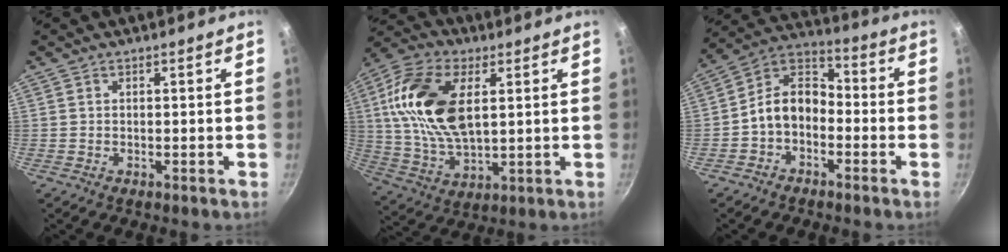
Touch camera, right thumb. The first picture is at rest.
{"total": 18.8, "force": [4.2, 10.4, 15.1], "torque": [-0.280, -0.003, 0.079]}
{"total": 9.8, "force": [-2.8, 7.0, 6.2], "torque": [-0.086, 0.054, -0.074]}